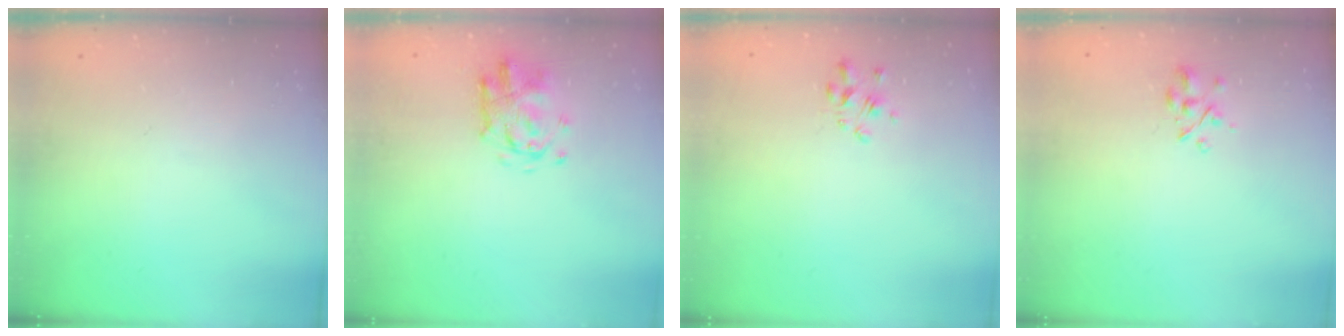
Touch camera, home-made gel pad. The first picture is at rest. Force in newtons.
{"total": 3.3, "press": 3.3, "slide": 0.4}
{"total": 1.7, "press": 1.5, "slide": 0.7}
{"total": 2.6, "press": 2.4, "slide": 1.0}